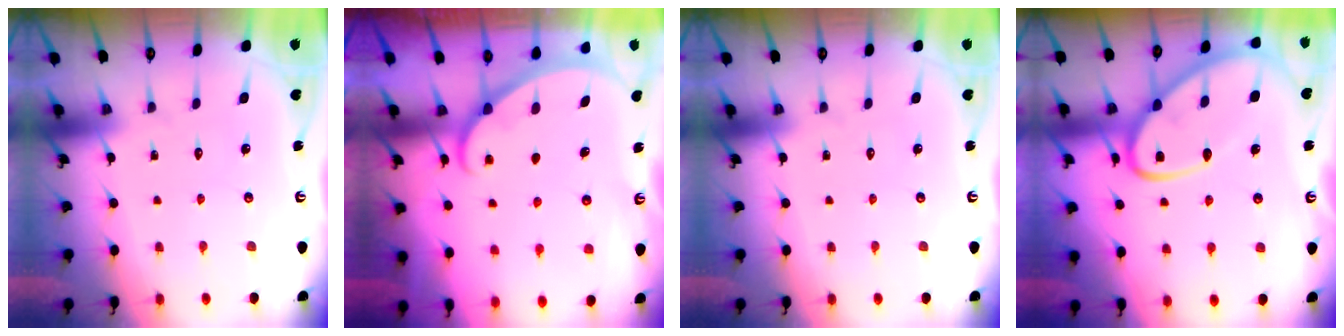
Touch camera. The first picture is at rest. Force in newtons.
{"total": 1.2, "press": 1.2, "slide": 0.2}
{"total": 0.0}
{"total": 13.3, "press": 13.2, "slide": 1.1}